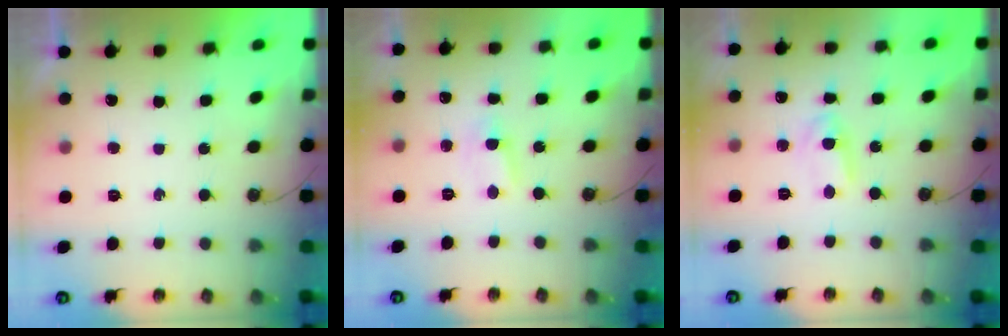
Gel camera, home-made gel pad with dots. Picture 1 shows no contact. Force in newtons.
{"total": 1.7, "press": 1.7, "slide": 0.3}
{"total": 1.9, "press": 1.9, "slide": 0.2}